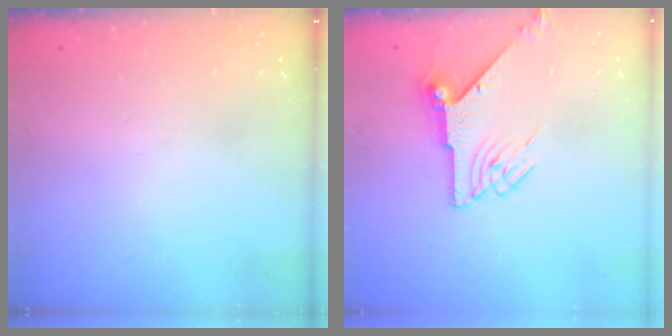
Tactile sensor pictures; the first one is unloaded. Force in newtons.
{"total": 8.3, "press": 8.3, "slide": 0.4}